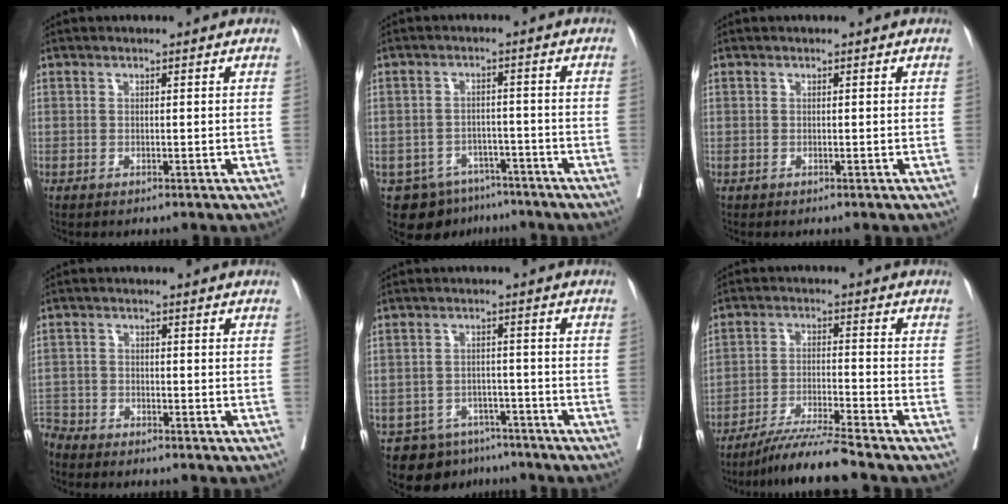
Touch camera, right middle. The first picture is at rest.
{"total": 7.7, "force": [-5.7, 5.0, 1.5], "torque": [-0.013, 0.013, -0.076]}
{"total": 0.0}
{"total": 4.5, "force": [-4.4, 1.0, -0.3], "torque": [0.010, -0.009, -0.087]}
{"total": 7.8, "force": [-6.3, 4.6, 0.8], "torque": [-0.001, 0.016, -0.087]}
{"total": 7.6, "force": [-6.6, -1.6, 3.4], "torque": [-0.057, -0.025, -0.124]}